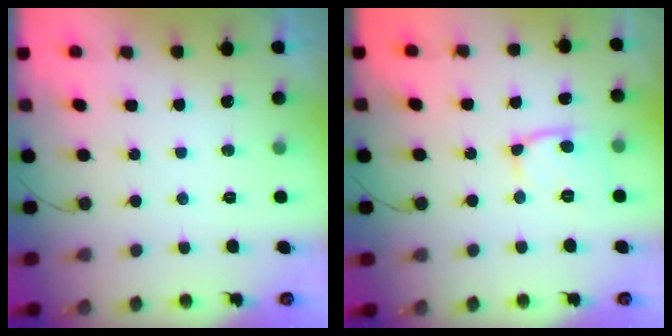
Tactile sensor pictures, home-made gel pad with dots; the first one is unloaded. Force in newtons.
{"total": 10.4, "press": 10.3, "slide": 1.3}